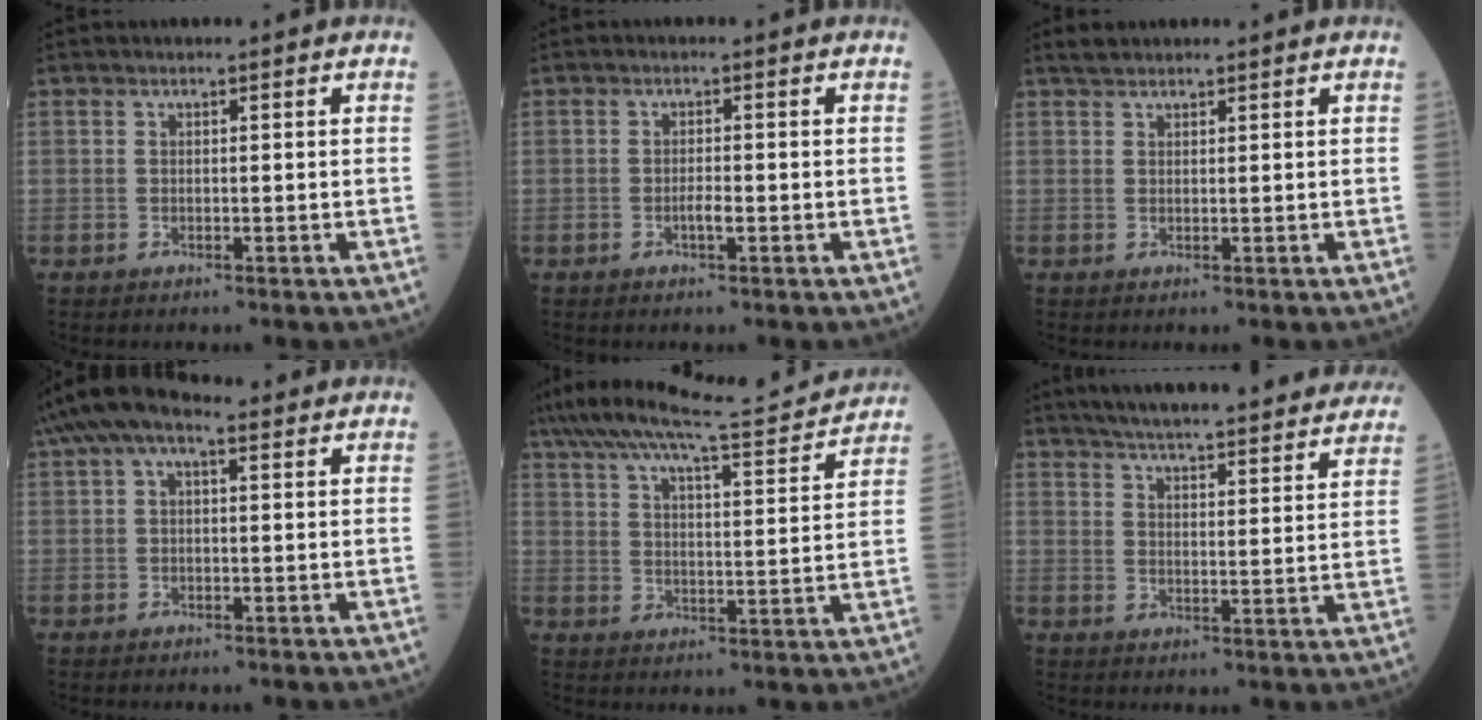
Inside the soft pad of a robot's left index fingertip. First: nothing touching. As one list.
[{"total": 1.5, "force": [-0.6, 0.2, 1.4], "torque": [-0.028, 0.001, -0.010]}, {"total": 1.9, "force": [1.8, 0.4, 0.5], "torque": [-0.013, 0.014, 0.034]}, {"total": 6.9, "force": [3.9, 2.7, 5.1], "torque": [-0.107, 0.047, 0.065]}, {"total": 16.9, "force": [15.8, 0.2, 6.1], "torque": [-0.115, -0.002, 0.230]}, {"total": 26.9, "force": [24.2, 3.4, 11.2], "torque": [-0.172, -0.013, 0.307]}]